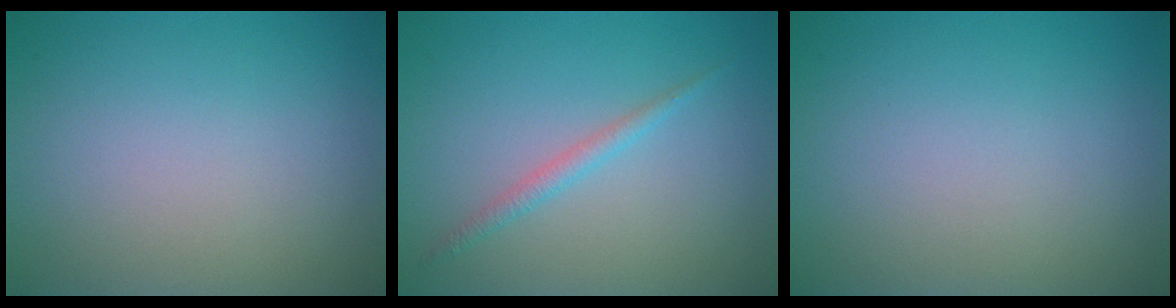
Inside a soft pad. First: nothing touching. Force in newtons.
{"total": 1.4, "press": 1.4, "slide": 0.1}
{"total": 0.0}